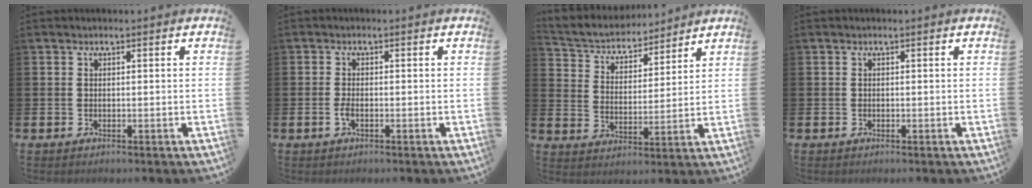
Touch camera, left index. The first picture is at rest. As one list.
[{"total": 1.3, "force": [-0.7, 0.4, 1.1], "torque": [-0.025, 0.001, -0.012]}, {"total": 5.1, "force": [4.8, 1.6, 0.3], "torque": [-0.037, -0.041, 0.079]}, {"total": 0.0}]